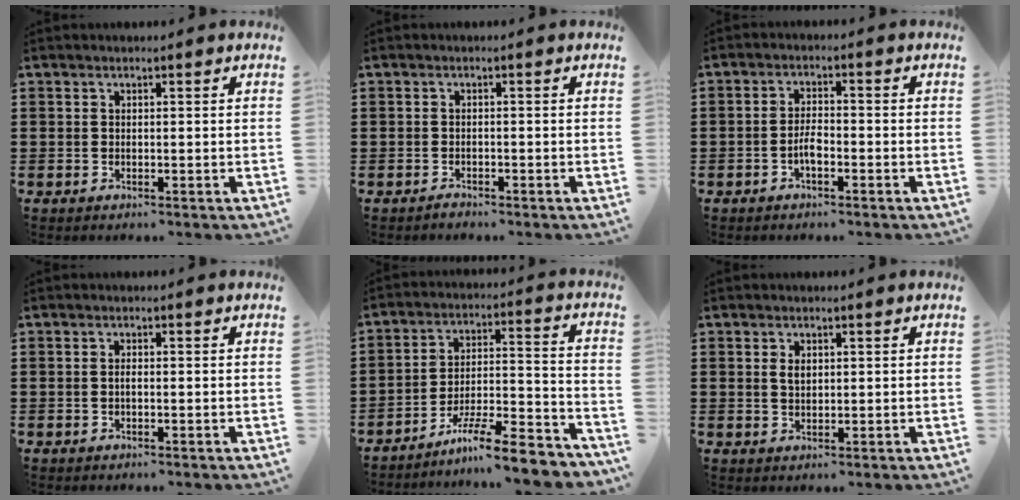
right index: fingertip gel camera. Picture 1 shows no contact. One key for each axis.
{"total": 1.0, "fx": -0.9, "fy": 0.3, "fz": -0.1, "tx": -0.001, "ty": 0.003, "tz": -0.021}
{"total": 3.1, "fx": -1.3, "fy": 1.2, "fz": 2.6, "tx": -0.055, "ty": 0.003, "tz": -0.026}
{"total": 0.8, "fx": -0.2, "fy": 0.3, "fz": 0.7, "tx": -0.014, "ty": -0.002, "tz": -0.002}
{"total": 9.9, "fx": -8.4, "fy": 0.6, "fz": 5.3, "tx": -0.077, "ty": 0.018, "tz": -0.160}
{"total": 1.7, "fx": 0.5, "fy": 0.9, "fz": 1.4, "tx": -0.029, "ty": 0.006, "tz": 0.008}